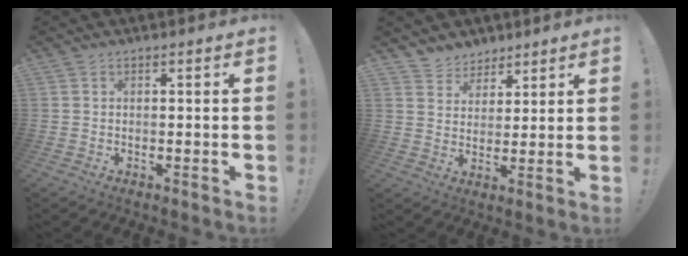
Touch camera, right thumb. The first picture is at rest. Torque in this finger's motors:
{"motor_torque": [0.03, 0.03, 0.00, 0.00, 0.00]}